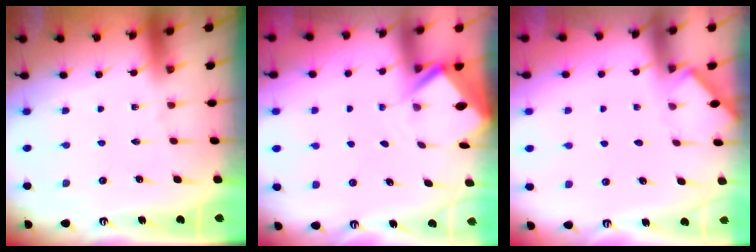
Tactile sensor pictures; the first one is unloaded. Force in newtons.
{"total": 3.0, "press": 3.0, "slide": 0.3}
{"total": 3.1, "press": 3.0, "slide": 0.3}